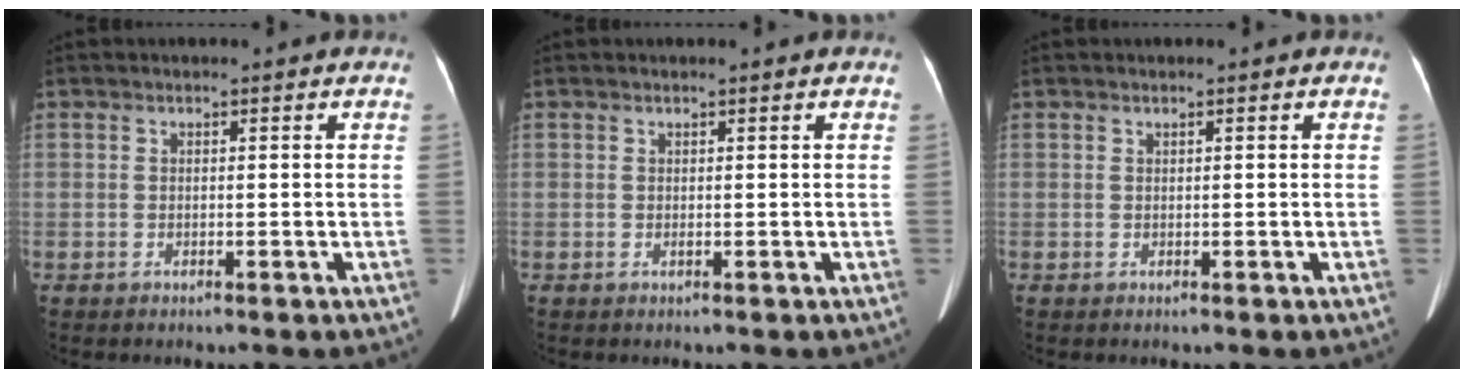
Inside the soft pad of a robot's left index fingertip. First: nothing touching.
{"total": 0.0}
{"total": 0.0}